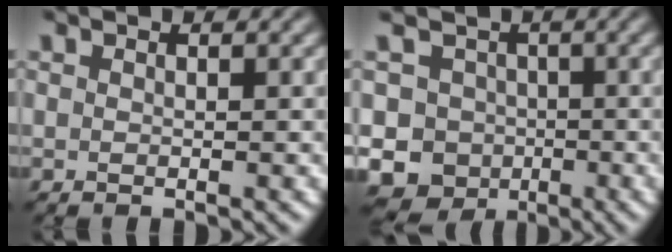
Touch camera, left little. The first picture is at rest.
{"total": 10.3, "force": [-3.4, 9.2, 3.0], "torque": [-0.041, -0.009, -0.078]}